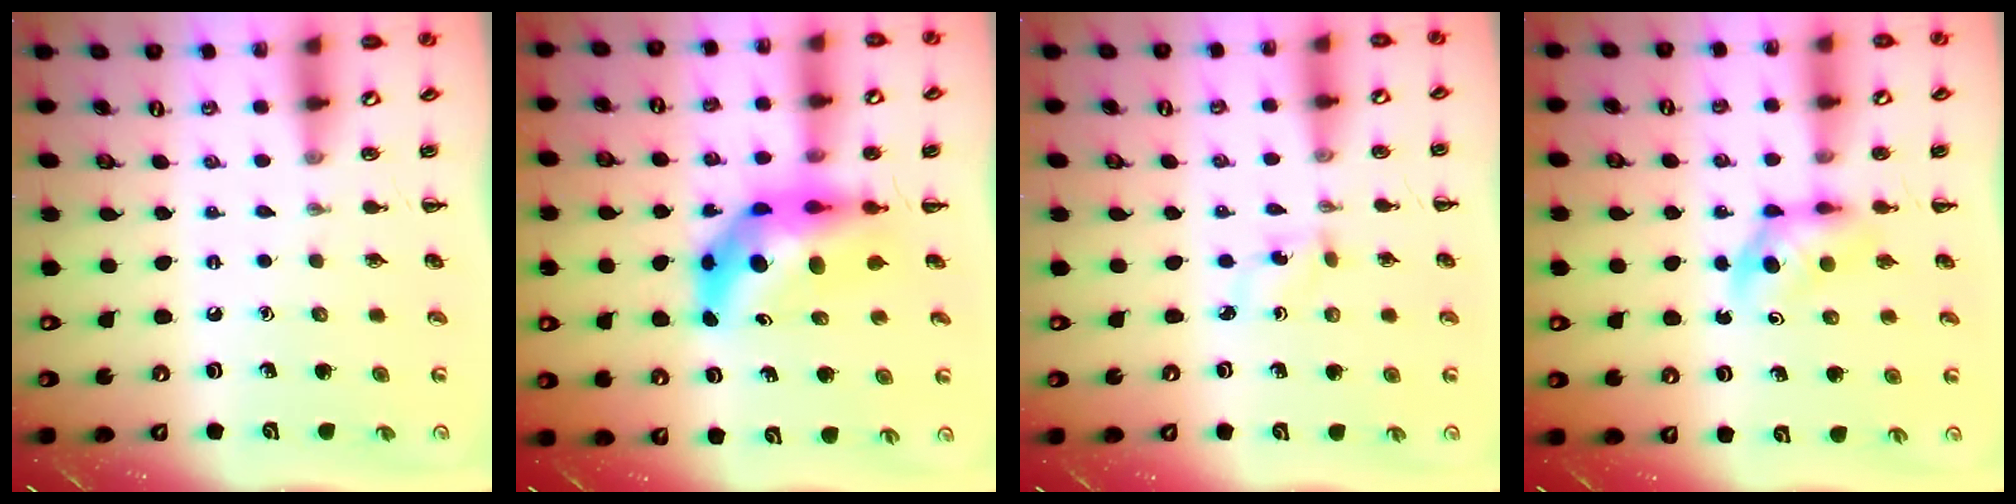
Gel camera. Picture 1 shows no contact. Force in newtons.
{"total": 9.5, "press": 9.0, "slide": 3.1}
{"total": 2.5, "press": 2.4, "slide": 0.8}
{"total": 3.9, "press": 3.8, "slide": 1.1}